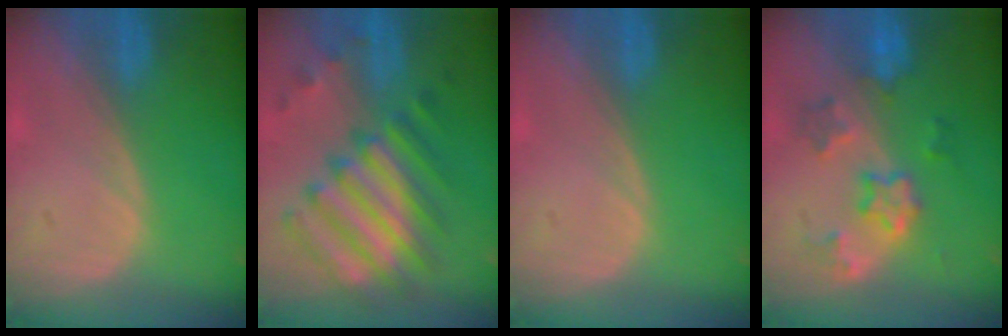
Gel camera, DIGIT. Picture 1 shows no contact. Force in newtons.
{"total": 10.6, "press": 10.2, "slide": 3.1}
{"total": 0.0}
{"total": 6.4, "press": 6.1, "slide": 1.7}